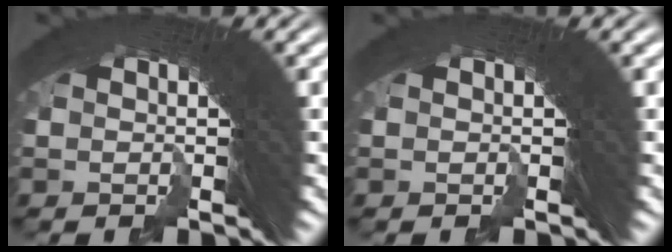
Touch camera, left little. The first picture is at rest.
{"total": 0.0}